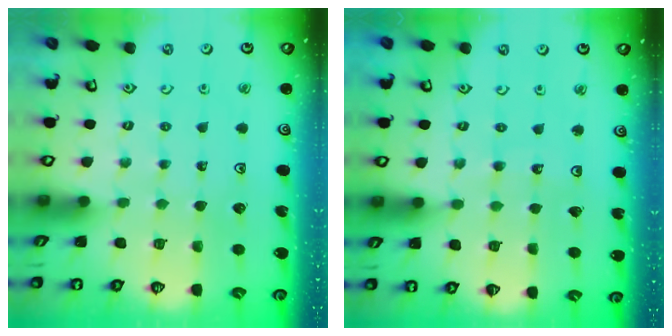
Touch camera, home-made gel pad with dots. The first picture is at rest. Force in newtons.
{"total": 4.1, "press": 4.1, "slide": 0.4}